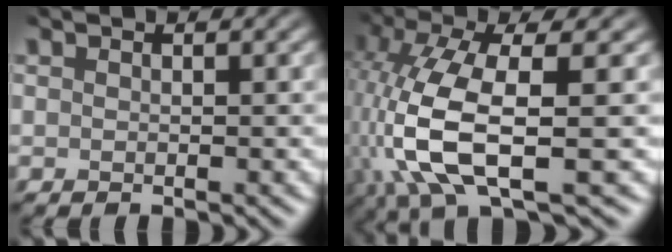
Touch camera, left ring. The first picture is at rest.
{"total": 9.4, "force": [-2.9, 3.8, 8.1], "torque": [-0.193, -0.015, -0.047]}